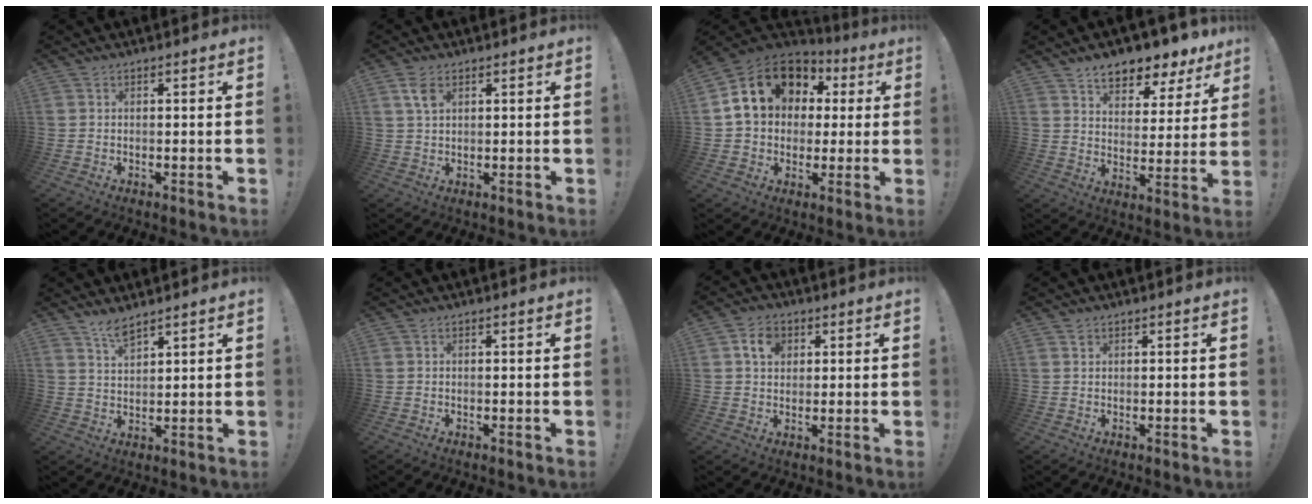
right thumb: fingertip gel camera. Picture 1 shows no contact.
{"total": 4.3, "force": [2.0, 2.2, 3.0], "torque": [-0.059, -0.001, 0.038]}
{"total": 17.4, "force": [5.9, 13.4, 9.4], "torque": [-0.148, -0.009, 0.119]}
{"total": 9.4, "force": [7.4, 4.0, 4.1], "torque": [-0.062, -0.061, 0.131]}
{"total": 5.1, "force": [4.2, 1.3, 2.7], "torque": [-0.055, -0.021, 0.075]}
{"total": 0.0}
{"total": 7.0, "force": [2.5, 5.2, 3.9], "torque": [-0.057, 0.005, 0.045]}
{"total": 0.8, "force": [0.6, 0.6, 0.1], "torque": [0.002, -0.001, 0.010]}